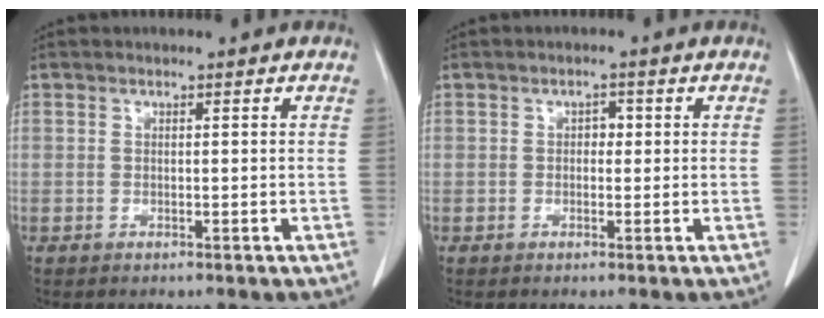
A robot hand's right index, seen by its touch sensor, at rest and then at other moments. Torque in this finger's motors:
{"motor_torque": [0.01, 0.01, 0.00, 0.00]}